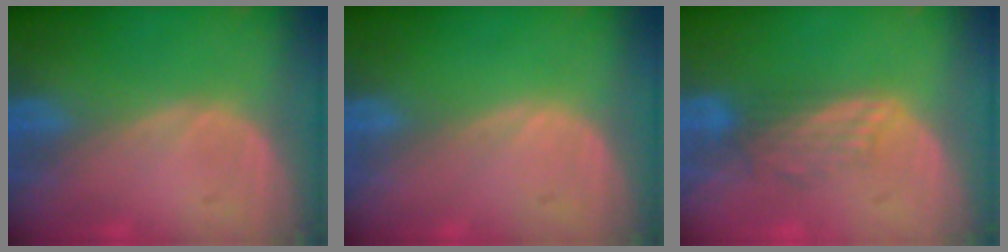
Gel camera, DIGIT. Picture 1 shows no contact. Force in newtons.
{"total": 0.0}
{"total": 3.8, "press": 3.2, "slide": 2.0}